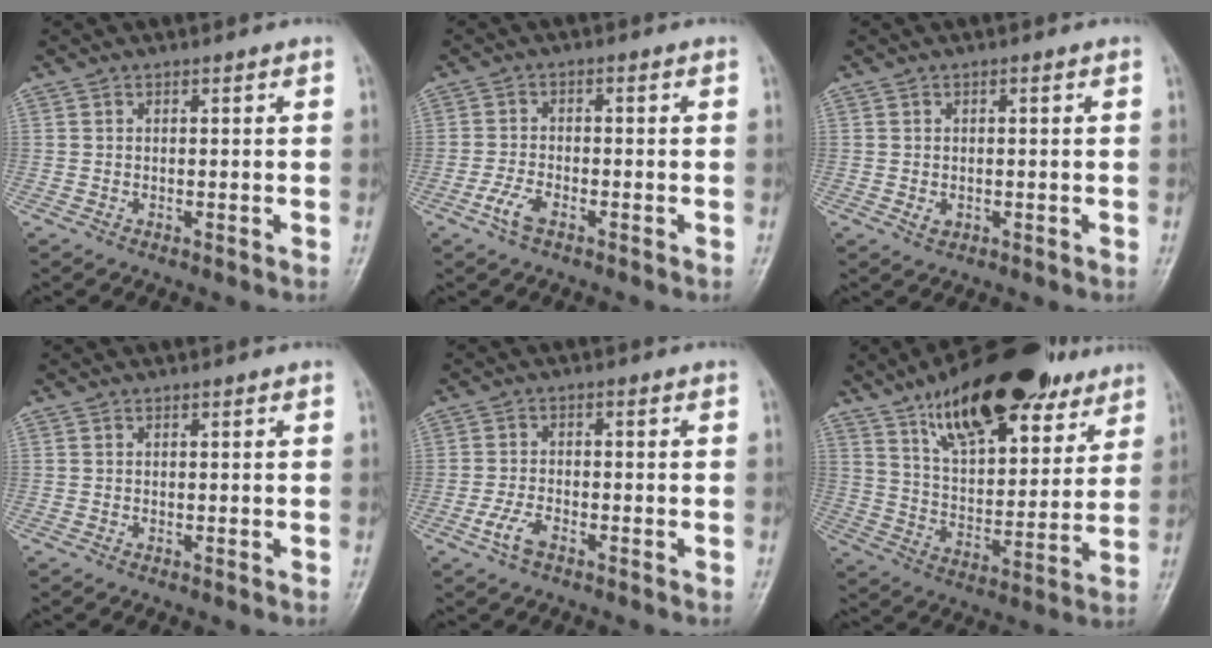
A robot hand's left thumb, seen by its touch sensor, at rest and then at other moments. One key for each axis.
{"total": 3.8, "fx": -2.2, "fy": 1.6, "fz": 2.6, "tx": -0.058, "ty": 0.012, "tz": -0.045}
{"total": 1.8, "fx": -0.3, "fy": 1.3, "fz": 1.1, "tx": -0.012, "ty": -0.001, "tz": -0.002}
{"total": 0.0}
{"total": 4.0, "fx": -2.3, "fy": 1.8, "fz": 2.8, "tx": -0.061, "ty": 0.013, "tz": -0.045}
{"total": 24.9, "fx": 15.5, "fy": 10.7, "fz": 16.3, "tx": -0.211, "ty": -0.042, "tz": 0.252}